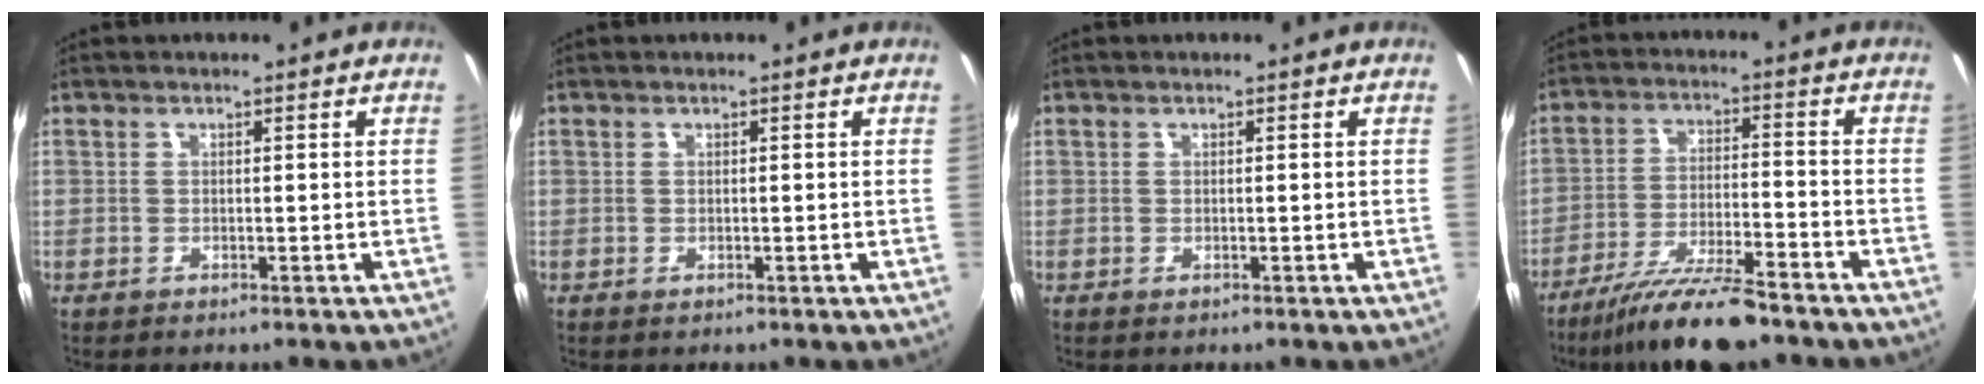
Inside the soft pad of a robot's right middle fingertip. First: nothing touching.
{"total": 0.0}
{"total": 0.0}
{"total": 12.1, "force": [-10.1, 1.7, 6.5], "torque": [-0.139, -0.017, -0.175]}